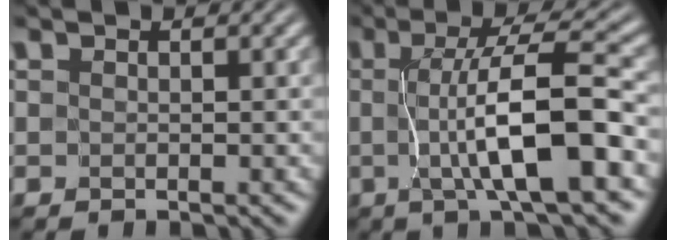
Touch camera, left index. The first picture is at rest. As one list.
[{"total": 8.4, "force": [-0.9, 1.6, 8.2], "torque": [-0.121, 0.005, -0.017]}]